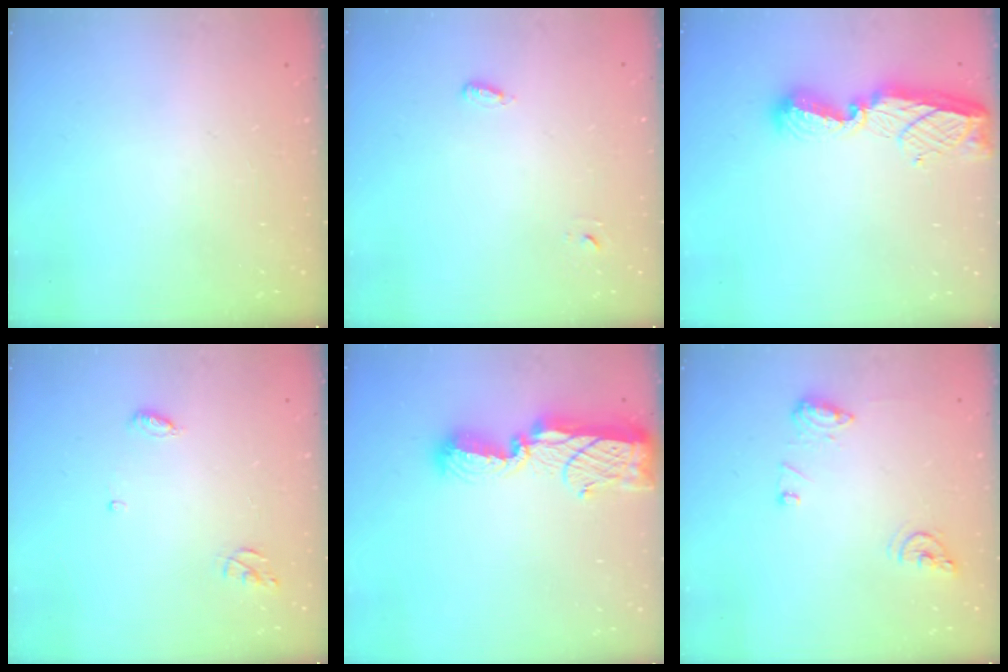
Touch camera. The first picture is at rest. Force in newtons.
{"total": 3.2, "press": 2.9, "slide": 1.4}
{"total": 13.5, "press": 13.5, "slide": 0.9}
{"total": 5.1, "press": 5.1, "slide": 0.4}
{"total": 14.1, "press": 14.1, "slide": 0.7}
{"total": 10.4, "press": 10.4, "slide": 1.0}